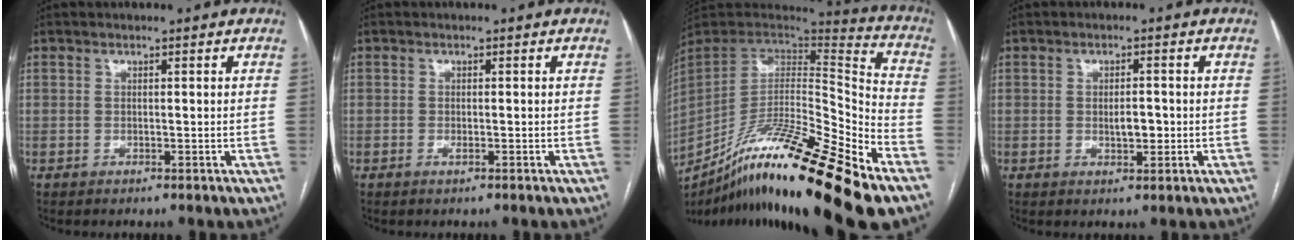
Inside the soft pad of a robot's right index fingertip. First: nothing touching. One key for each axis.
{"total": 0.7, "fx": -0.4, "fy": 0.1, "fz": 0.5, "tx": -0.010, "ty": -0.001, "tz": -0.006}
{"total": 26.0, "fx": -18.0, "fy": 0.9, "fz": 18.7, "tx": -0.287, "ty": -0.031, "tz": -0.323}
{"total": 2.8, "fx": -0.3, "fy": 1.1, "fz": 2.5, "tx": -0.042, "ty": 0.001, "tz": -0.002}